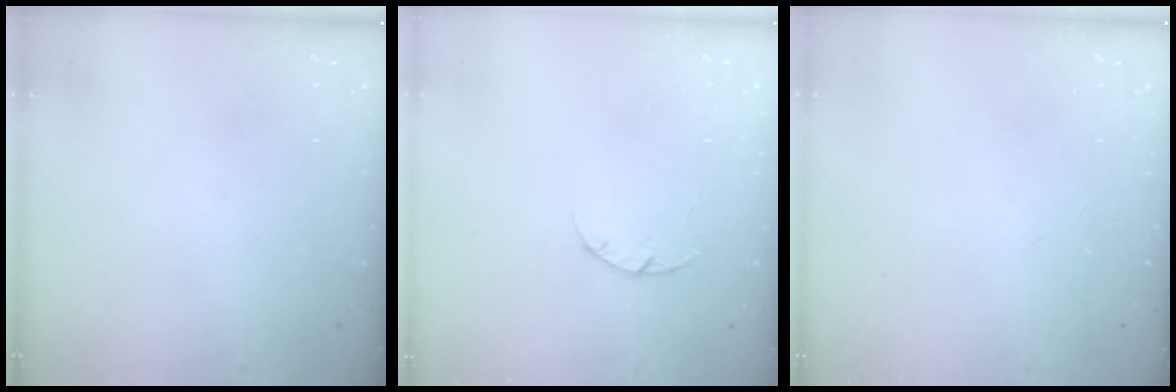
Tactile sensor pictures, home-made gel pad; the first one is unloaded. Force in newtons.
{"total": 2.0, "press": 1.9, "slide": 0.4}
{"total": 0.0}